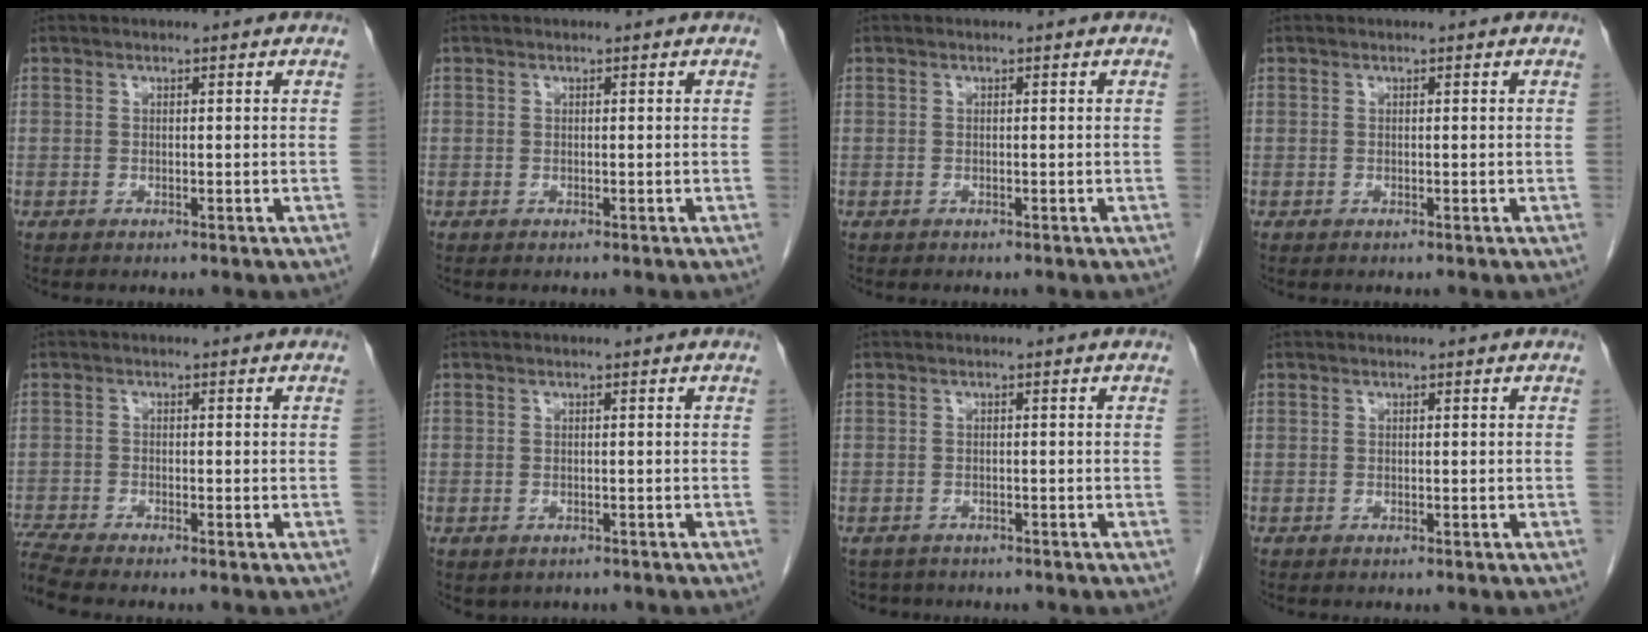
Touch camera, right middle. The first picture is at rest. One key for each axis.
{"total": 0.0}
{"total": 0.0}
{"total": 0.0}
{"total": 4.0, "fx": -3.7, "fy": -0.9, "fz": 1.1, "tx": -0.035, "ty": -0.016, "tz": -0.075}
{"total": 1.6, "fx": -1.1, "fy": 1.1, "fz": 0.5, "tx": -0.011, "ty": -0.002, "tz": -0.008}
{"total": 3.4, "fx": -2.9, "fy": 1.6, "fz": 0.1, "tx": -0.002, "ty": -0.002, "tz": -0.043}
{"total": 0.0}